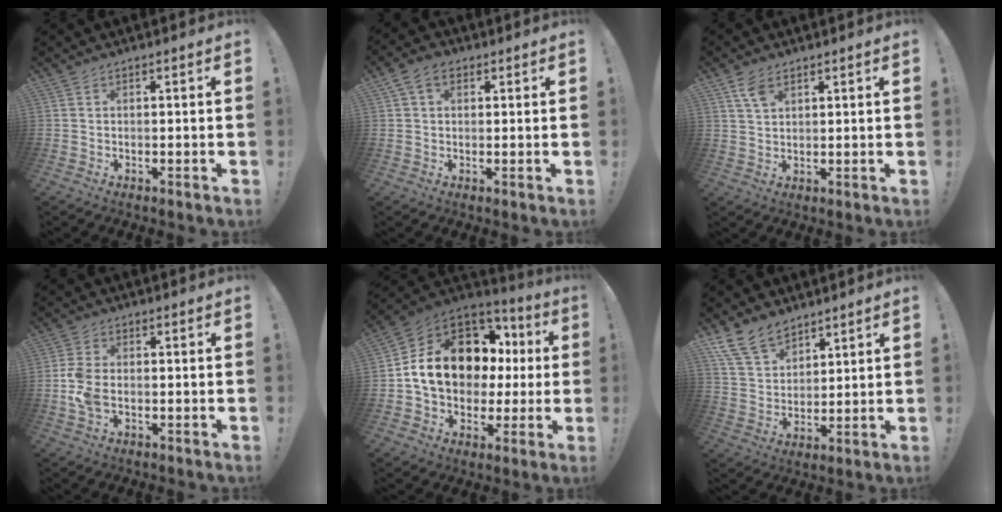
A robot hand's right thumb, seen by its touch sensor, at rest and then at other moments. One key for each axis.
{"total": 5.6, "fx": 1.9, "fy": 3.9, "fz": 3.6, "tx": -0.072, "ty": 0.010, "tz": 0.040}
{"total": 4.7, "fx": 2.7, "fy": 2.5, "fz": 3.0, "tx": -0.055, "ty": -0.008, "tz": 0.052}
{"total": 7.2, "fx": -1.2, "fy": 4.7, "fz": 5.3, "tx": -0.107, "ty": 0.006, "tz": -0.018}
{"total": 17.2, "fx": 3.8, "fy": 12.9, "fz": 10.8, "tx": -0.174, "ty": -0.007, "tz": 0.089}
{"total": 12.2, "fx": 9.2, "fy": 6.9, "fz": 4.3, "tx": -0.087, "ty": -0.054, "tz": 0.180}